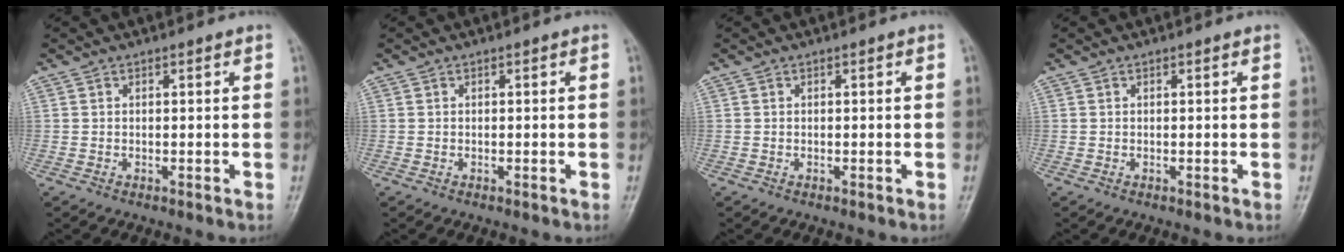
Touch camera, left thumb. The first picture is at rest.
{"total": 0.0}
{"total": 0.0}
{"total": 0.0}